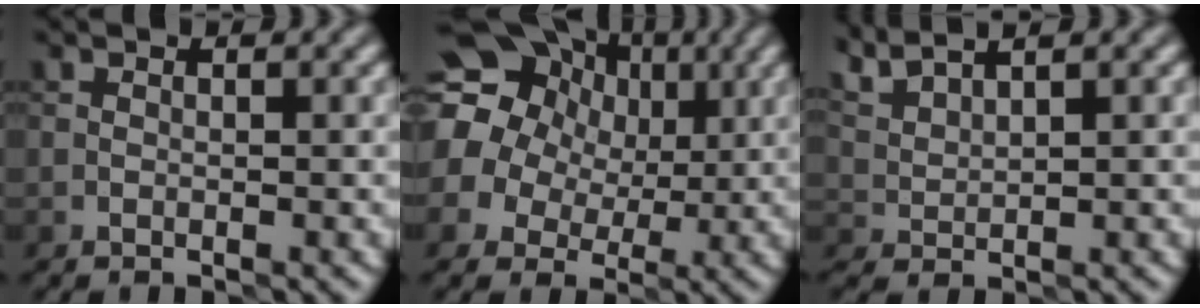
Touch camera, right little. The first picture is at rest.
{"total": 15.7, "force": [5.7, 13.0, 6.6], "torque": [-0.149, 0.028, 0.079]}
{"total": 3.2, "force": [2.9, 0.5, 1.4], "torque": [-0.033, 0.016, 0.063]}